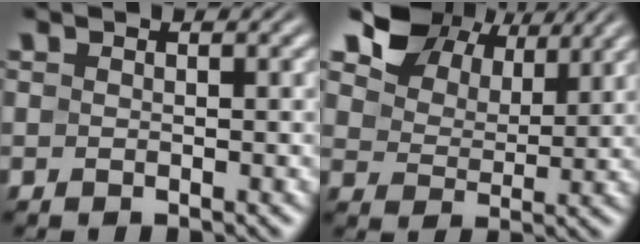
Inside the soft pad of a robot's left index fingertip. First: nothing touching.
{"total": 8.3, "force": [5.9, 4.5, 3.7], "torque": [-0.087, 0.009, 0.105]}